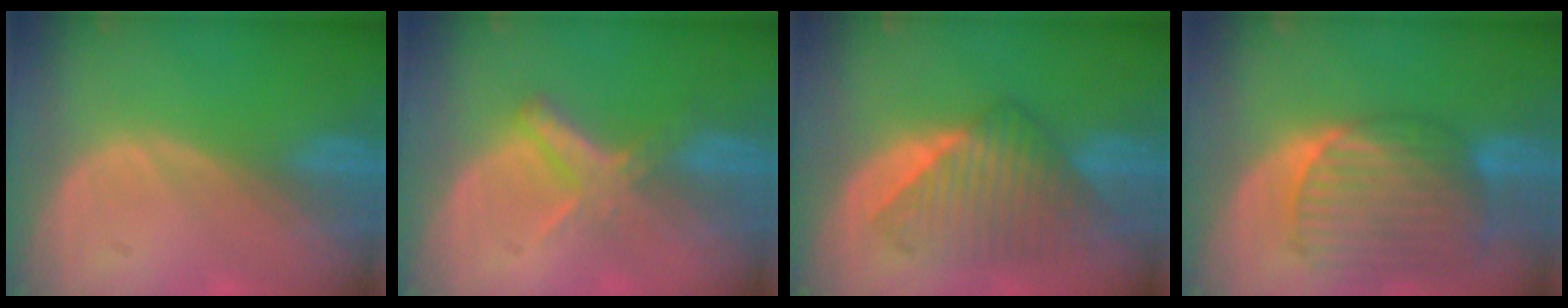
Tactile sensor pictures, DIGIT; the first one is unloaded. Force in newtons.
{"total": 5.5, "press": 5.0, "slide": 2.4}
{"total": 8.0, "press": 7.9, "slide": 1.4}
{"total": 10.5, "press": 8.9, "slide": 5.5}